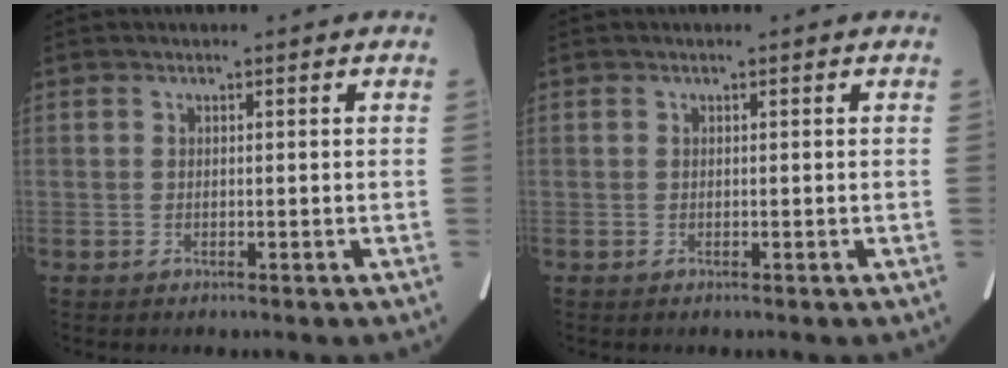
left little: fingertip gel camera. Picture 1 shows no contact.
{"total": 0.0}